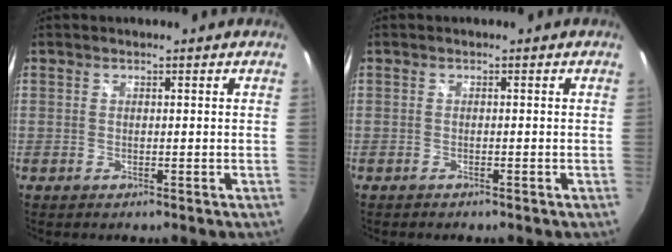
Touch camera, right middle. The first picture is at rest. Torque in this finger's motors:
{"motor_torque": [-0.33, 0.01, -0.05, 0.00]}